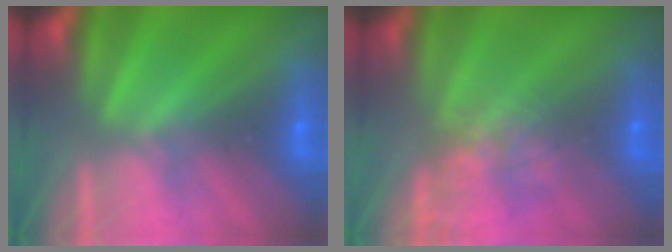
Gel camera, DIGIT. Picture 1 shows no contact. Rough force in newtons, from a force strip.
{"total": 4.9}